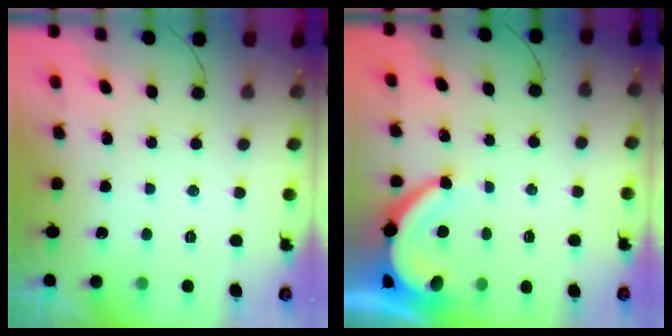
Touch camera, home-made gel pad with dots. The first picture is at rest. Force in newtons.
{"total": 6.5, "press": 6.4, "slide": 0.9}